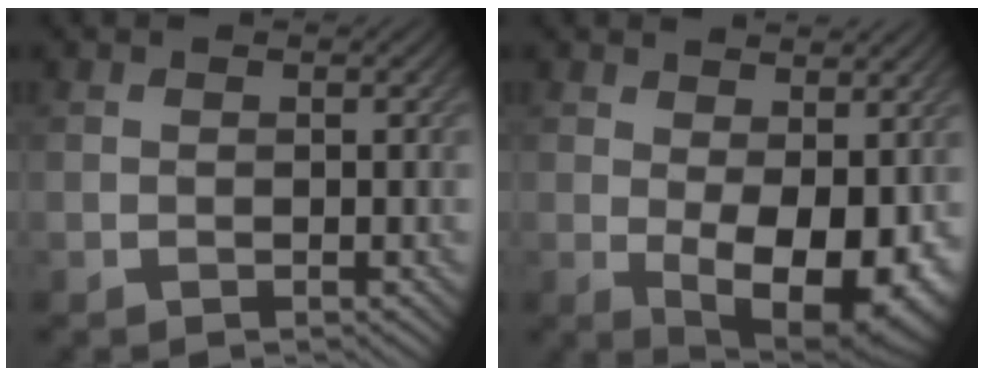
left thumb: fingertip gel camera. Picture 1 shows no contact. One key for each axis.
{"total": 10.4, "fx": -0.6, "fy": 5.6, "fz": 8.7, "tx": -0.135, "ty": -0.026, "tz": 0.010}